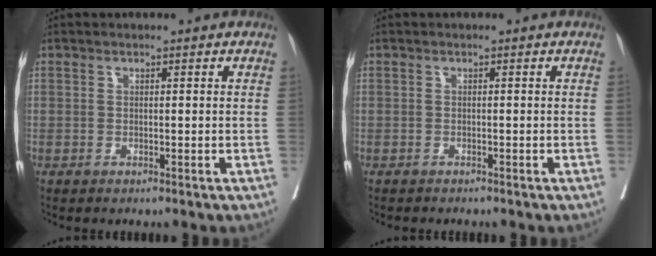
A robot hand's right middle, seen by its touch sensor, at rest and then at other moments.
{"total": 1.4, "force": [-1.3, 0.4, 0.4], "torque": [-0.013, -0.003, -0.019]}